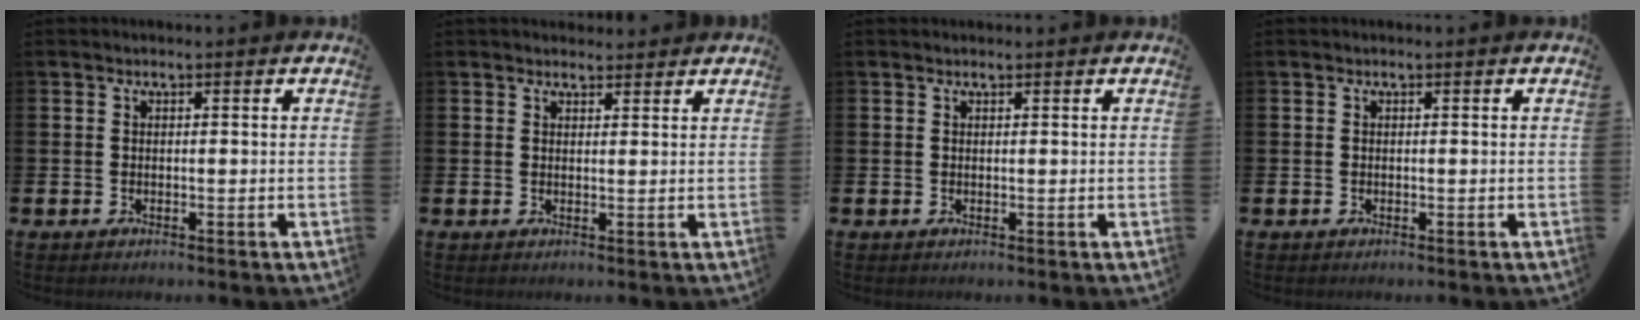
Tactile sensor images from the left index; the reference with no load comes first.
{"total": 2.0, "force": [1.9, 0.7, 0.0], "torque": [0.019, -0.010, 0.029]}
{"total": 0.5, "force": [0.5, 0.1, 0.1], "torque": [0.013, -0.006, 0.006]}
{"total": 0.0}